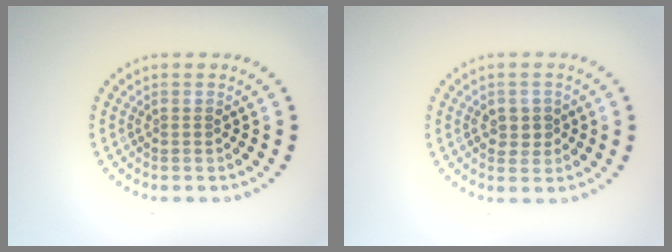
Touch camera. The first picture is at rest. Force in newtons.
{"total": 1.5, "press": 1.5, "slide": 0.2}